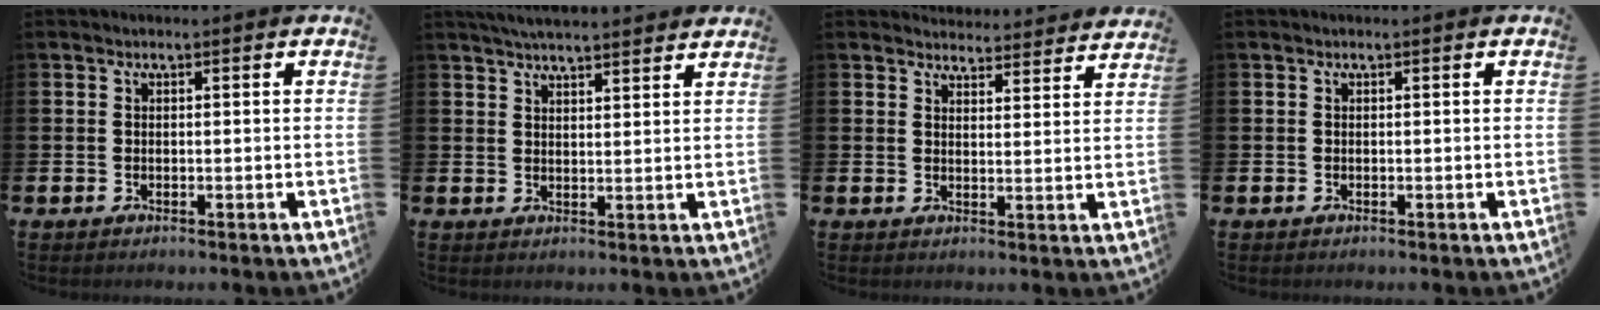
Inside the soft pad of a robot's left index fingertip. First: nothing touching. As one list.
[{"total": 4.2, "force": [4.1, 0.1, 0.9], "torque": [-0.023, -0.016, 0.074]}, {"total": 4.0, "force": [3.9, 0.5, -0.2], "torque": [0.006, -0.032, 0.068]}, {"total": 0.0}]